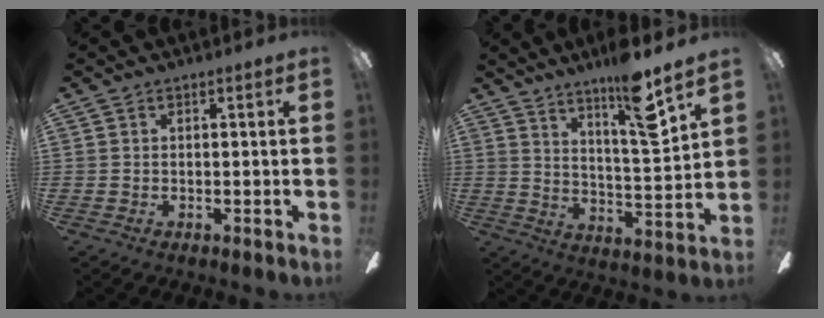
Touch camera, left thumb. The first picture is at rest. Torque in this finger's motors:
{"motor_torque": [1.41, 0.22, 1.08, -0.88, 0.06]}